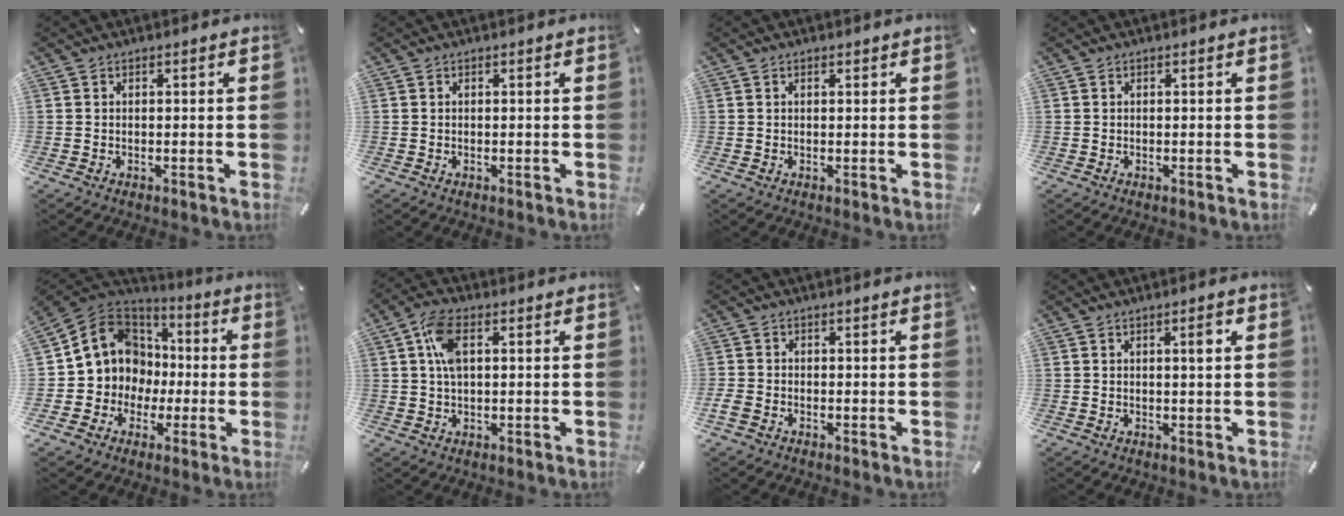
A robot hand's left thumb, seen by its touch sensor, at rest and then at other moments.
{"total": 0.0}
{"total": 0.8, "force": [0.4, 0.5, 0.5], "torque": [-0.011, 0.003, 0.006]}
{"total": 0.0}
{"total": 12.9, "force": [0.5, 12.4, 3.4], "torque": [-0.079, -0.006, 0.019]}
{"total": 6.9, "force": [1.6, 3.4, 5.7], "torque": [-0.133, 0.007, 0.024]}
{"total": 2.2, "force": [-1.3, 1.5, 1.1], "torque": [-0.022, 0.001, -0.026]}
{"total": 2.9, "force": [0.9, 0.5, 2.7], "torque": [-0.038, -0.002, 0.008]}